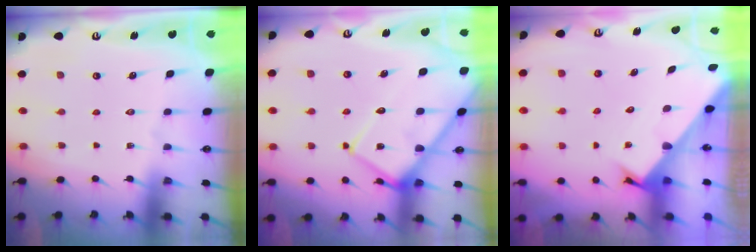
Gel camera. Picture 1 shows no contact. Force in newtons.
{"total": 13.6, "press": 13.5, "slide": 1.5}
{"total": 2.3, "press": 2.3, "slide": 0.2}